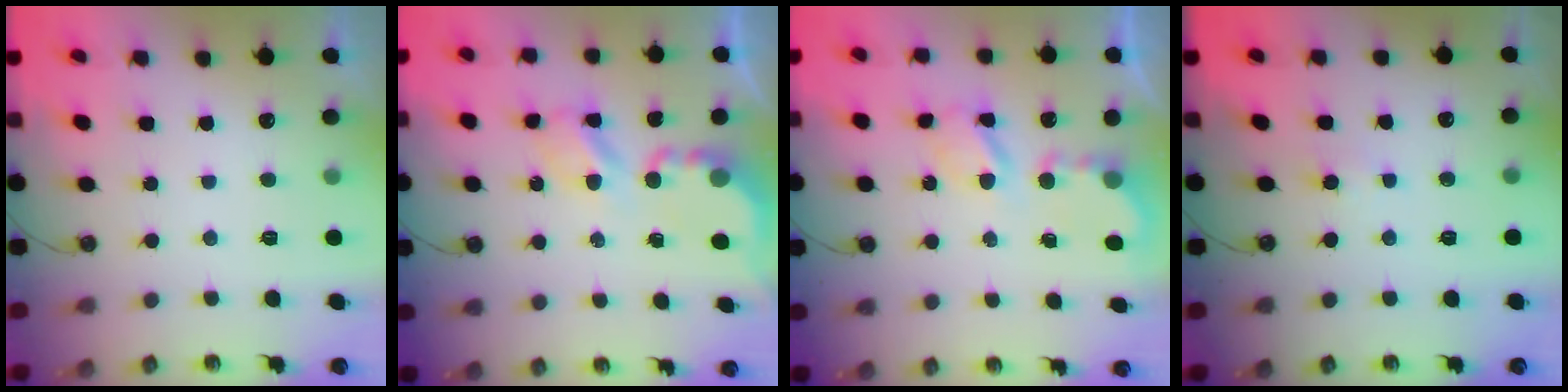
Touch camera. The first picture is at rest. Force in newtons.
{"total": 5.4, "press": 5.4, "slide": 0.1}
{"total": 5.8, "press": 5.8, "slide": 0.3}
{"total": 3.6, "press": 3.5, "slide": 0.4}